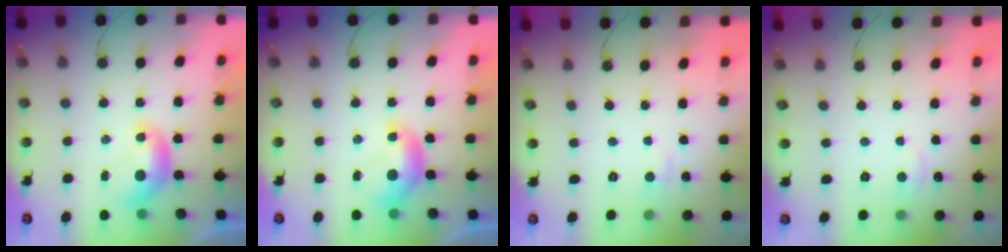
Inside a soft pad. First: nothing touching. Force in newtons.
{"total": 0.0}
{"total": 2.3, "press": 2.3, "slide": 0.4}
{"total": 3.4, "press": 3.3, "slide": 0.4}